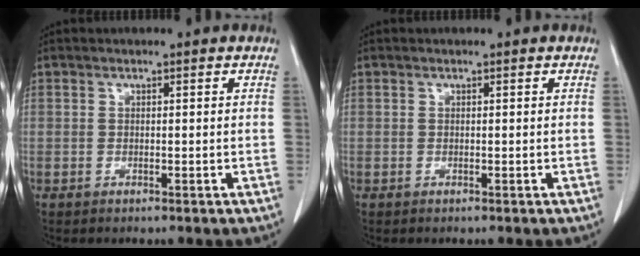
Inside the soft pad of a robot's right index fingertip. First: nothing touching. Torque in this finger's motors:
{"motor_torque": [0.00, 0.00, 0.00, 0.00]}